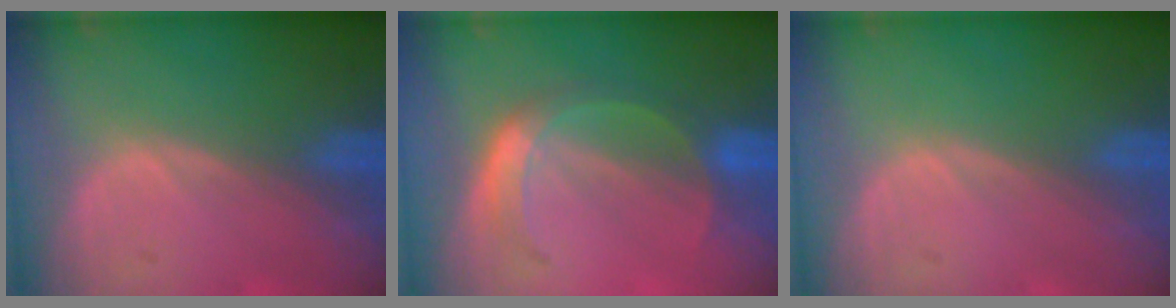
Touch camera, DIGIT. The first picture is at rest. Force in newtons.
{"total": 6.0, "press": 5.2, "slide": 3.0}
{"total": 0.0}